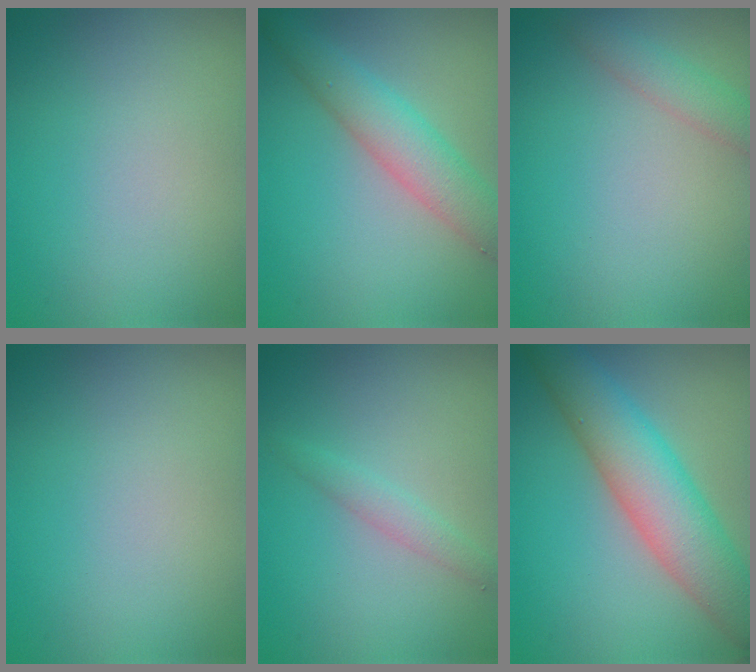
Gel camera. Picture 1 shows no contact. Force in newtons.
{"total": 4.3, "press": 4.3, "slide": 0.1}
{"total": 2.1, "press": 2.1, "slide": 0.1}
{"total": 0.0}
{"total": 1.1, "press": 1.1, "slide": 0.1}
{"total": 7.2, "press": 7.2, "slide": 0.3}